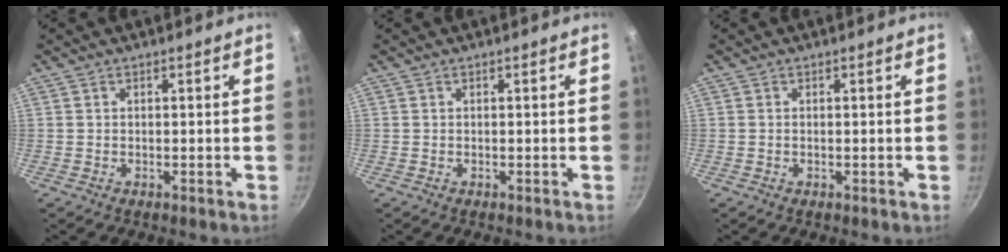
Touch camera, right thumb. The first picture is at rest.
{"total": 0.0}
{"total": 0.0}